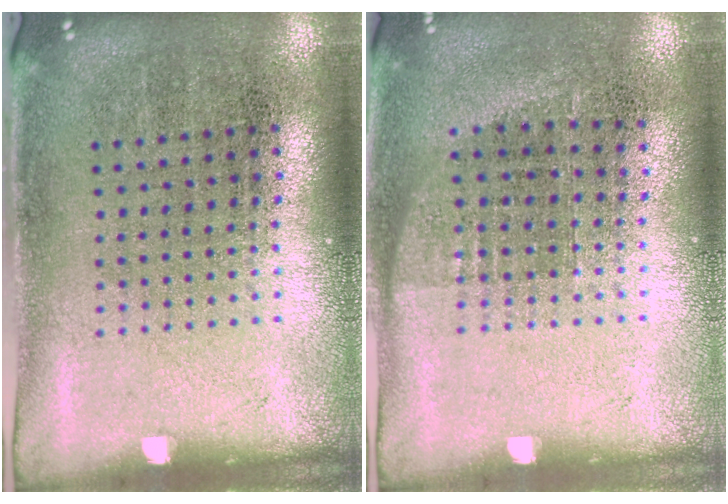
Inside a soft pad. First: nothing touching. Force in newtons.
{"total": 0.6, "press": 0.6, "slide": 0.2}